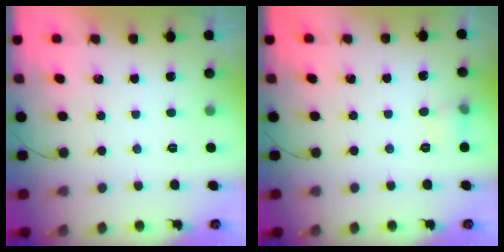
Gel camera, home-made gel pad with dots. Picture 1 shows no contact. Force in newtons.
{"total": 5.7, "press": 5.2, "slide": 2.2}